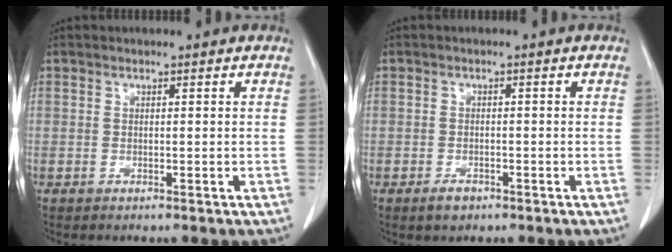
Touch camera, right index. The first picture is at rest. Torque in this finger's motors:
{"motor_torque": [-0.16, -0.12, -0.05, -0.04]}